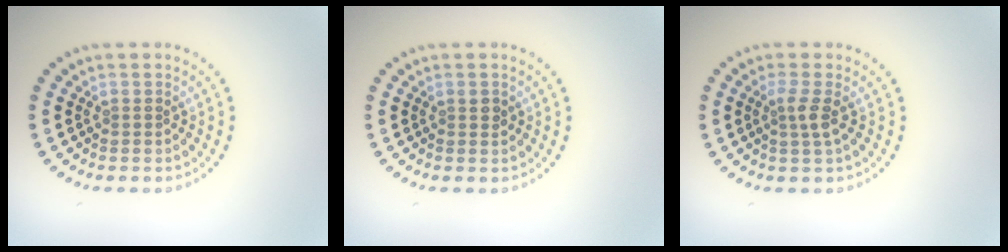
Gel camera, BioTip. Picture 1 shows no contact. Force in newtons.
{"total": 0.8, "press": 0.8, "slide": 0.3}
{"total": 1.9, "press": 1.4, "slide": 1.2}